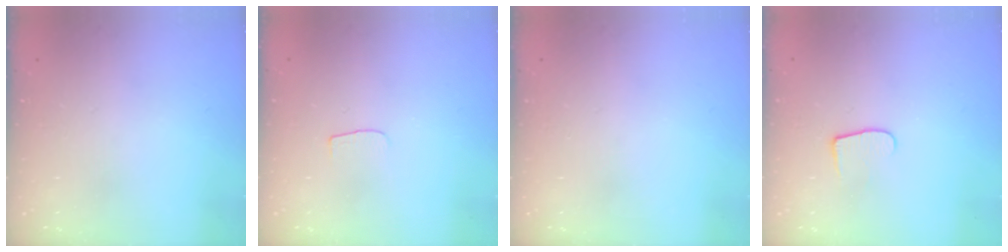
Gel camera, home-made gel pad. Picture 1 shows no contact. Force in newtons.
{"total": 3.0, "press": 3.0, "slide": 0.3}
{"total": 0.0}
{"total": 6.1, "press": 6.0, "slide": 0.6}